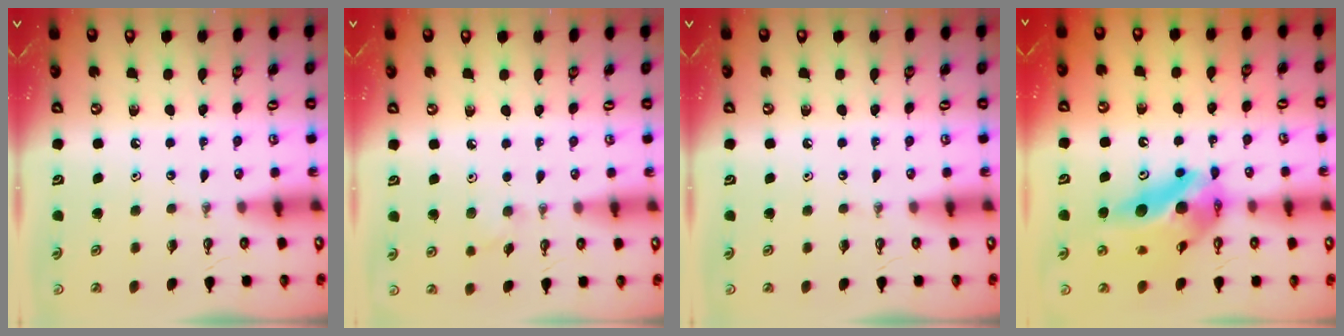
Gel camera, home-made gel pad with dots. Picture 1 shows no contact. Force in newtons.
{"total": 6.2, "press": 5.7, "slide": 2.7}
{"total": 0.0}
{"total": 14.7, "press": 13.0, "slide": 6.8}